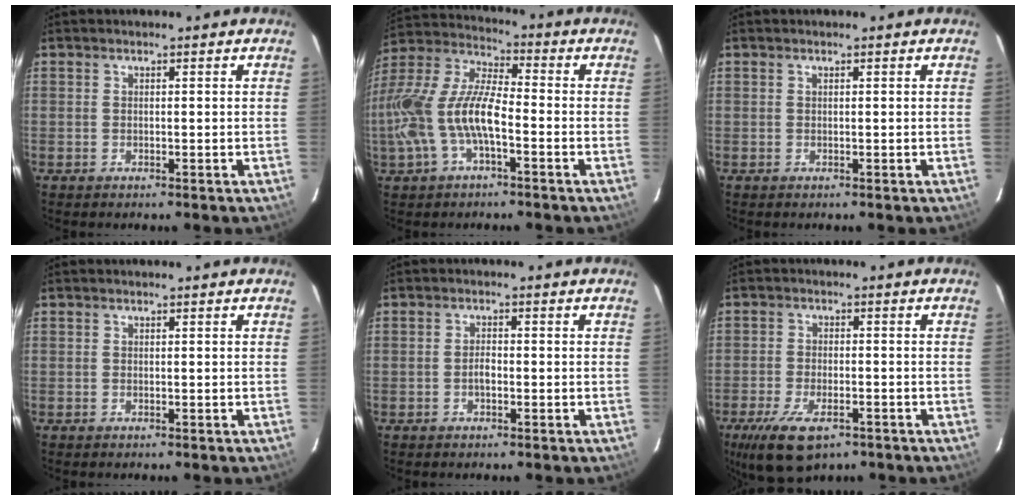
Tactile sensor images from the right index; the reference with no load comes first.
{"total": 17.1, "force": [-4.8, 6.7, 15.0], "torque": [-0.314, 0.001, -0.095]}
{"total": 0.0}
{"total": 0.0}
{"total": 1.8, "force": [-0.7, 0.9, 1.4], "torque": [-0.027, 0.002, -0.013]}
{"total": 11.3, "force": [-7.0, 5.0, 7.4], "torque": [-0.168, -0.030, -0.118]}